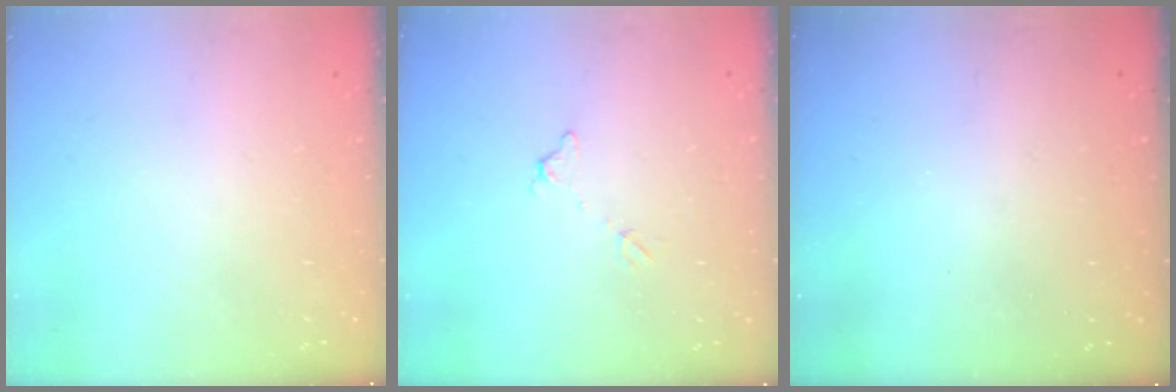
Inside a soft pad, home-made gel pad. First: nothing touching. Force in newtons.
{"total": 5.5, "press": 5.5, "slide": 0.3}
{"total": 3.2, "press": 3.2, "slide": 0.1}